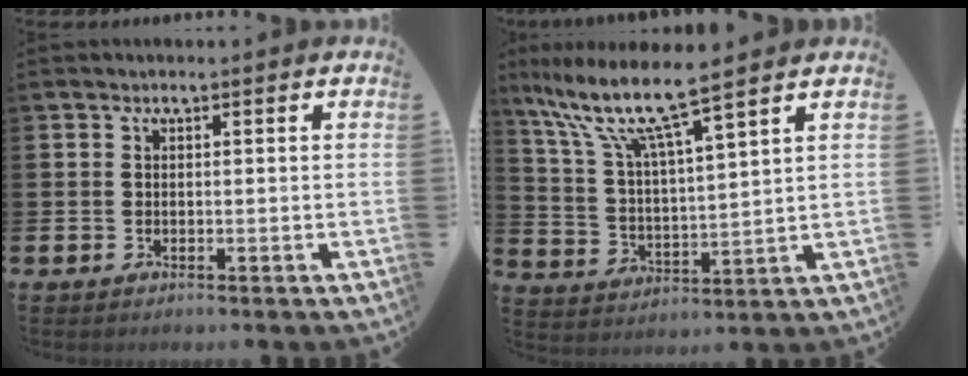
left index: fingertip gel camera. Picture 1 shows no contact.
{"total": 9.5, "force": [7.9, 0.9, 5.2], "torque": [-0.137, -0.040, 0.132]}